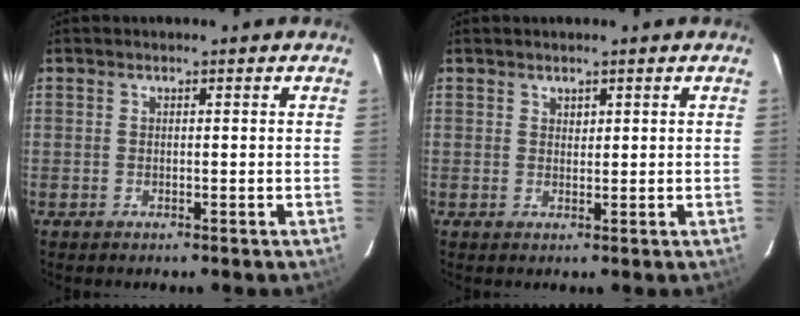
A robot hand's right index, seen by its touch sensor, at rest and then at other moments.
{"total": 1.0, "force": [0.8, 0.6, 0.1], "torque": [-0.001, 0.001, 0.015]}